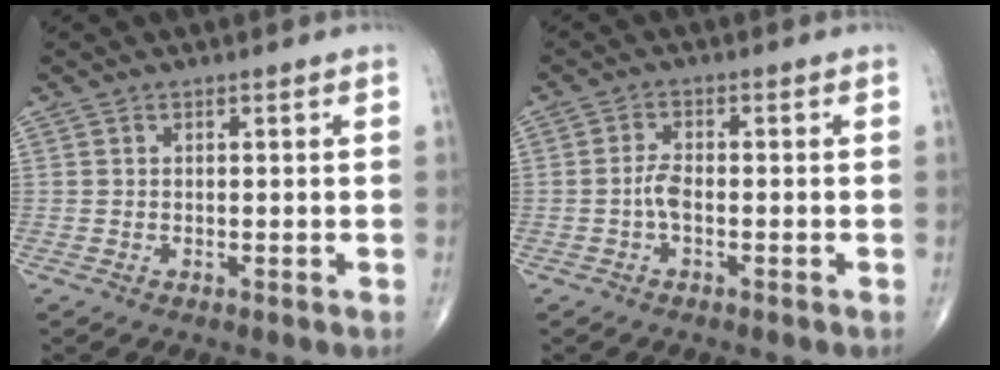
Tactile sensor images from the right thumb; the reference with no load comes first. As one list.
[{"total": 2.6, "force": [-0.7, 1.1, 2.3], "torque": [-0.046, 0.008, -0.016]}]